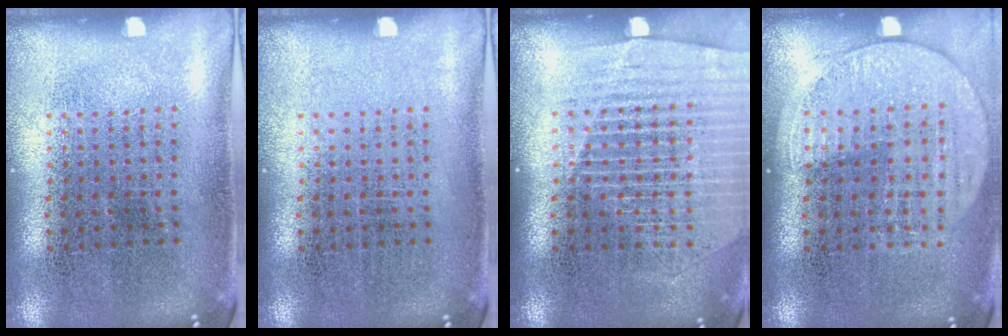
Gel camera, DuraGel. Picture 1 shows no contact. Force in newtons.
{"total": 0.0}
{"total": 1.4, "press": 1.3, "slide": 0.5}
{"total": 1.5, "press": 1.4, "slide": 0.5}